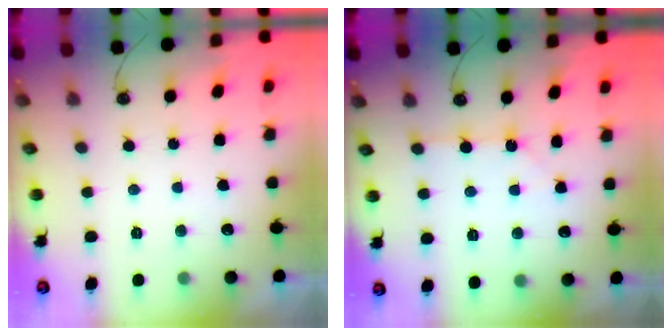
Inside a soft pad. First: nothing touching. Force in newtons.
{"total": 3.9, "press": 3.9, "slide": 0.5}